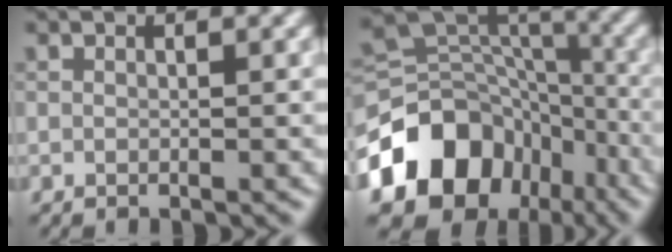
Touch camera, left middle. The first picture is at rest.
{"total": 11.8, "force": [-5.6, 9.0, 5.2], "torque": [-0.100, 0.005, -0.103]}